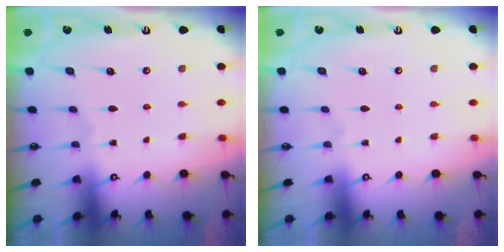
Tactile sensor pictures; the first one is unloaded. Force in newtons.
{"total": 0.0}